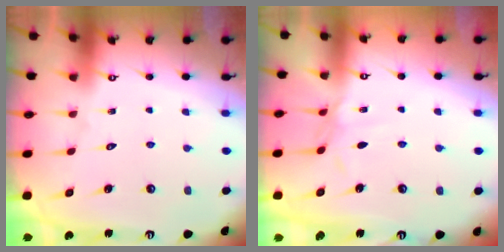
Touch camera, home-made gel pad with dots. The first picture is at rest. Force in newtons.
{"total": 2.8, "press": 2.8, "slide": 0.5}